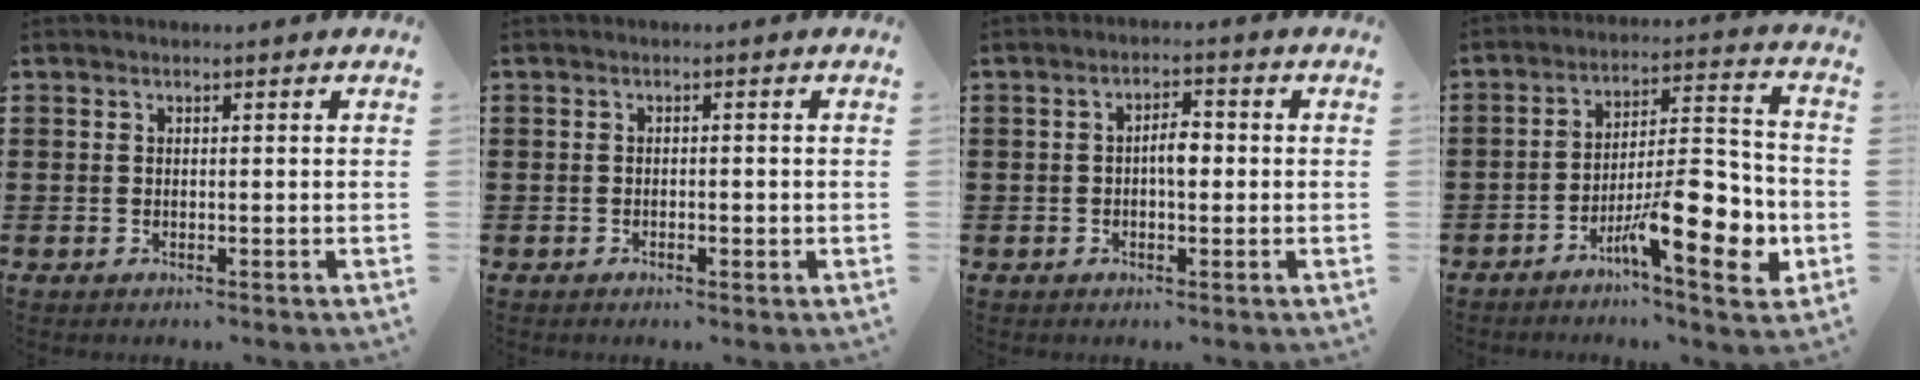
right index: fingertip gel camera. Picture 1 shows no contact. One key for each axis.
{"total": 1.0, "fx": -0.6, "fy": 0.4, "fz": 0.7, "tx": -0.015, "ty": -0.003, "tz": -0.011}
{"total": 3.2, "fx": -0.3, "fy": 1.3, "fz": 2.9, "tx": -0.054, "ty": 0.005, "tz": -0.006}
{"total": 13.3, "fx": -6.5, "fy": 3.9, "fz": 10.9, "tx": -0.170, "ty": 0.006, "tz": -0.113}